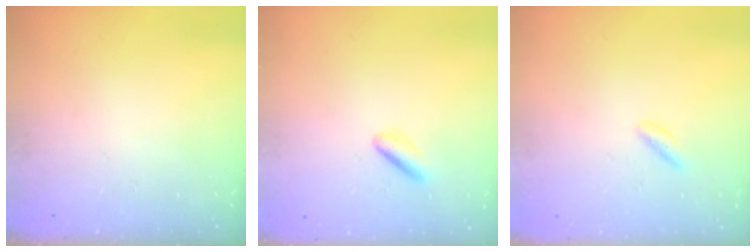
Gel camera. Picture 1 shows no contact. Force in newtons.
{"total": 2.5, "press": 2.3, "slide": 1.0}
{"total": 1.9, "press": 1.8, "slide": 0.8}